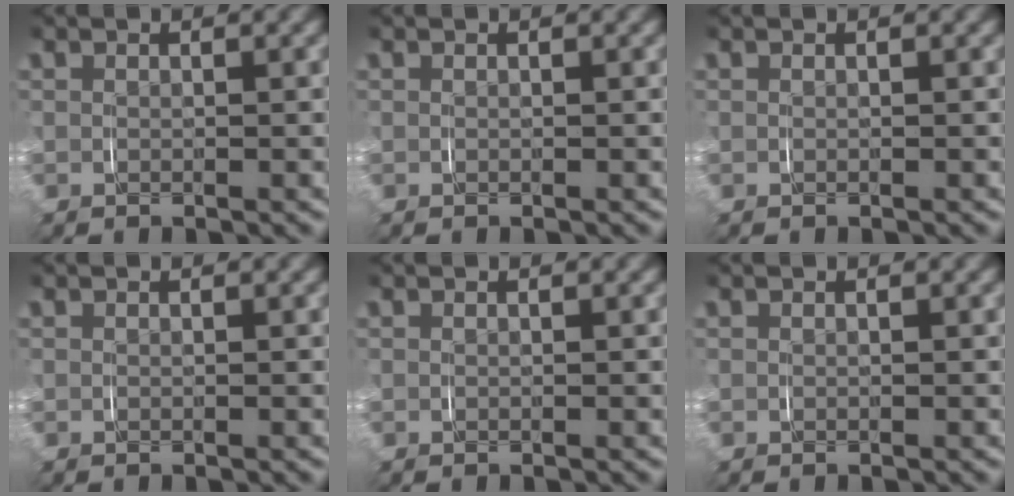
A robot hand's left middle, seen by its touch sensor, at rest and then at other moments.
{"total": 0.0}
{"total": 0.0}
{"total": 0.0}
{"total": 0.0}
{"total": 0.0}